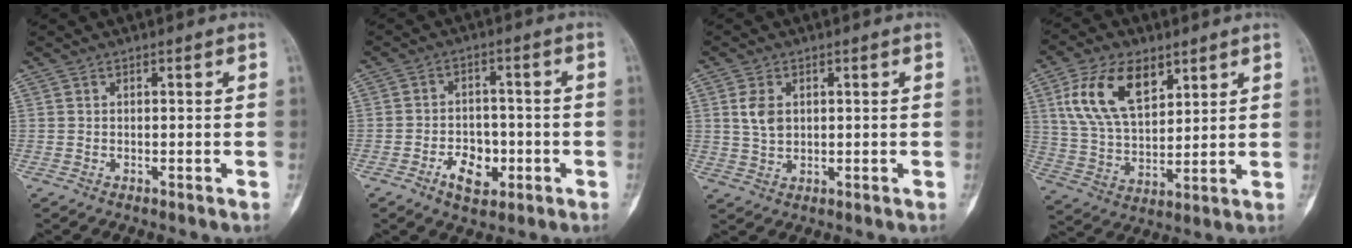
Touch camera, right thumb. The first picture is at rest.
{"total": 6.9, "force": [-2.9, 4.6, 4.3], "torque": [-0.044, 0.019, -0.045]}
{"total": 4.5, "force": [0.9, 3.0, 3.2], "torque": [-0.059, -0.001, 0.021]}
{"total": 15.2, "force": [7.0, 8.4, 10.6], "torque": [-0.180, -0.019, 0.140]}